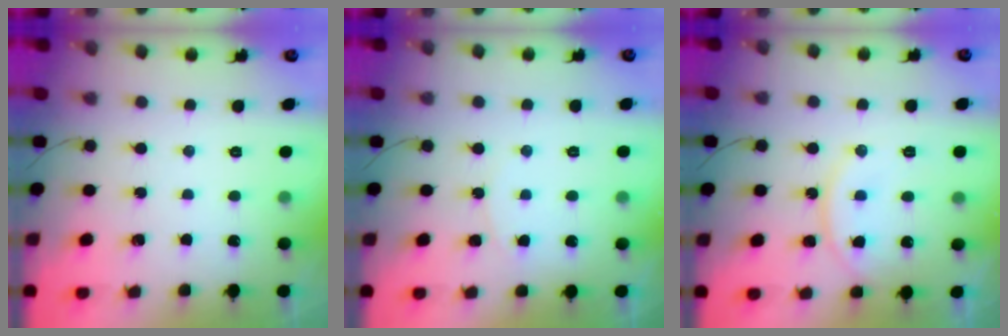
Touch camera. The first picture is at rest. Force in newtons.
{"total": 3.7, "press": 3.6, "slide": 0.7}
{"total": 13.9, "press": 13.5, "slide": 3.3}